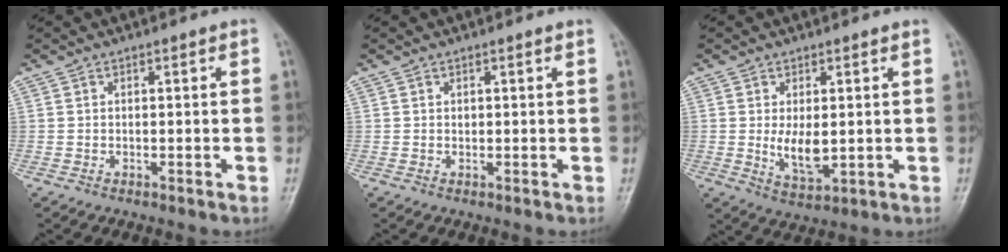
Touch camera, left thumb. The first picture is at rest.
{"total": 0.5, "force": [0.3, 0.3, 0.3], "torque": [-0.003, -0.002, 0.004]}
{"total": 5.8, "force": [0.3, 2.8, 5.1], "torque": [-0.078, -0.015, 0.017]}